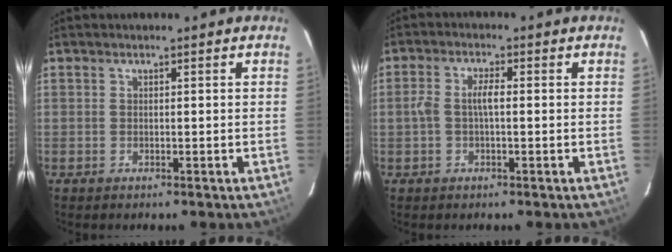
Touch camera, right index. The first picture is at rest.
{"total": 3.7, "force": [-0.2, 1.3, 3.4], "torque": [-0.069, 0.008, -0.004]}